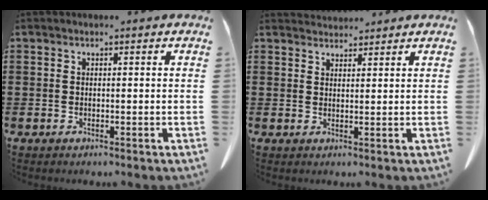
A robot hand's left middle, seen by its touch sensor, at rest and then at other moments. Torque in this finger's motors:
{"motor_torque": [-0.46, 0.47, -0.31, -0.02]}